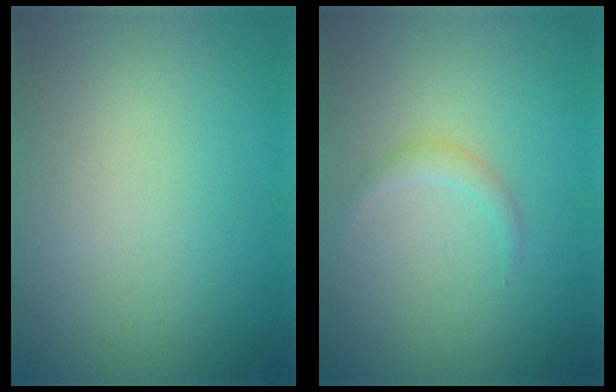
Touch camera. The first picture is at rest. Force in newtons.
{"total": 1.0, "press": 1.0, "slide": 0.2}